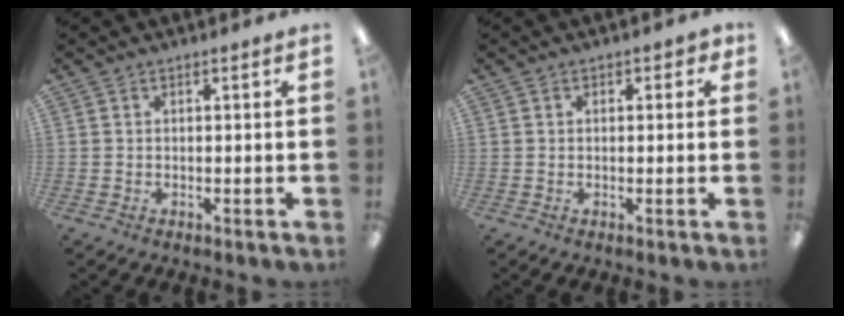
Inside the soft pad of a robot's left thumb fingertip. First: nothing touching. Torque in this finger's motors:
{"motor_torque": [0.02, 0.11, -0.41, 0.09, 0.03]}